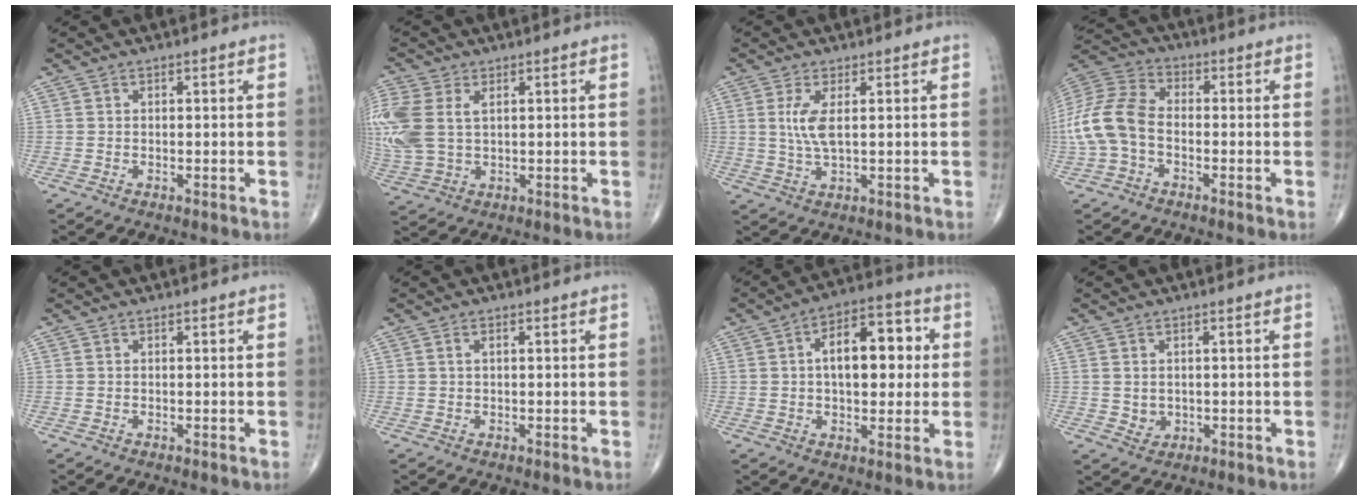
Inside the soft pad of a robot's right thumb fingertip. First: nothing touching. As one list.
[{"total": 12.7, "force": [2.5, 8.1, 9.4], "torque": [-0.260, 0.005, 0.057]}, {"total": 4.7, "force": [1.0, 1.3, 4.5], "torque": [-0.109, -0.009, 0.023]}, {"total": 12.7, "force": [-2.4, 8.2, 9.4], "torque": [-0.203, 0.033, -0.055]}, {"total": 0.0}, {"total": 1.0, "force": [0.3, 0.4, 0.9], "torque": [-0.020, 0.006, 0.006]}, {"total": 13.7, "force": [1.9, 7.3, 11.4], "torque": [-0.141, 0.021, 0.024]}, {"total": 2.3, "force": [0.0, 2.0, 1.1], "torque": [-0.010, -0.003, 0.009]}]